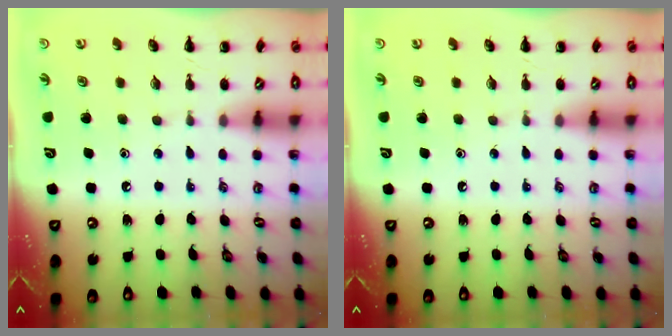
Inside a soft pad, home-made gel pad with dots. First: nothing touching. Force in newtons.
{"total": 0.0}